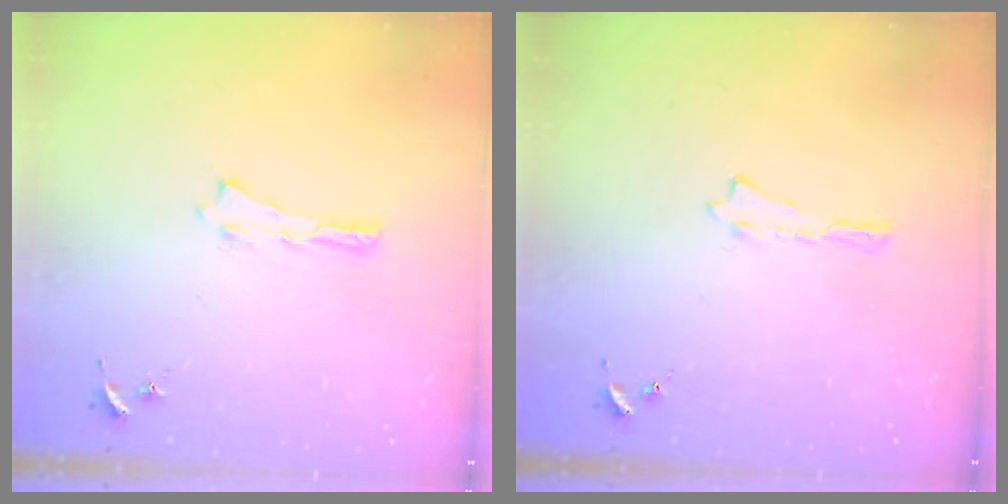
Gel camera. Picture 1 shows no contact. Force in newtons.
{"total": 0.0}